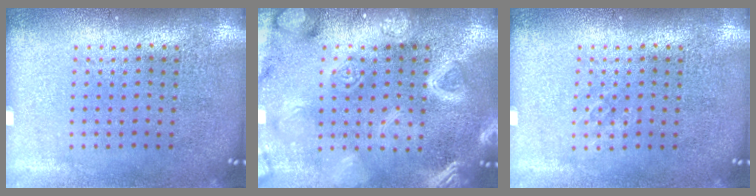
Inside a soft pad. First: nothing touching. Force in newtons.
{"total": 5.9, "press": 5.8, "slide": 0.8}
{"total": 0.8, "press": 0.8, "slide": 0.1}